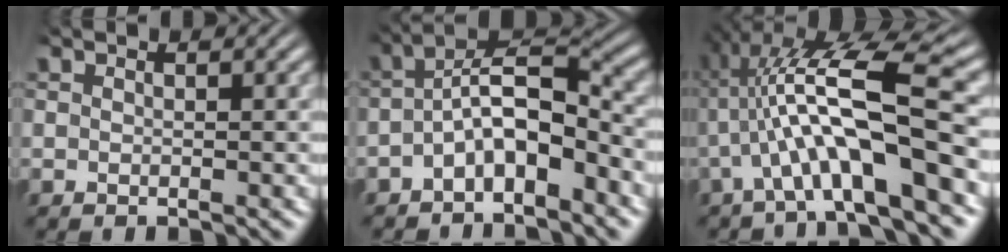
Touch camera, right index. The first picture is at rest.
{"total": 5.7, "force": [-2.3, 3.2, 4.1], "torque": [-0.076, -0.016, -0.037]}
{"total": 9.4, "force": [1.6, 3.3, 8.7], "torque": [-0.154, 0.007, 0.024]}